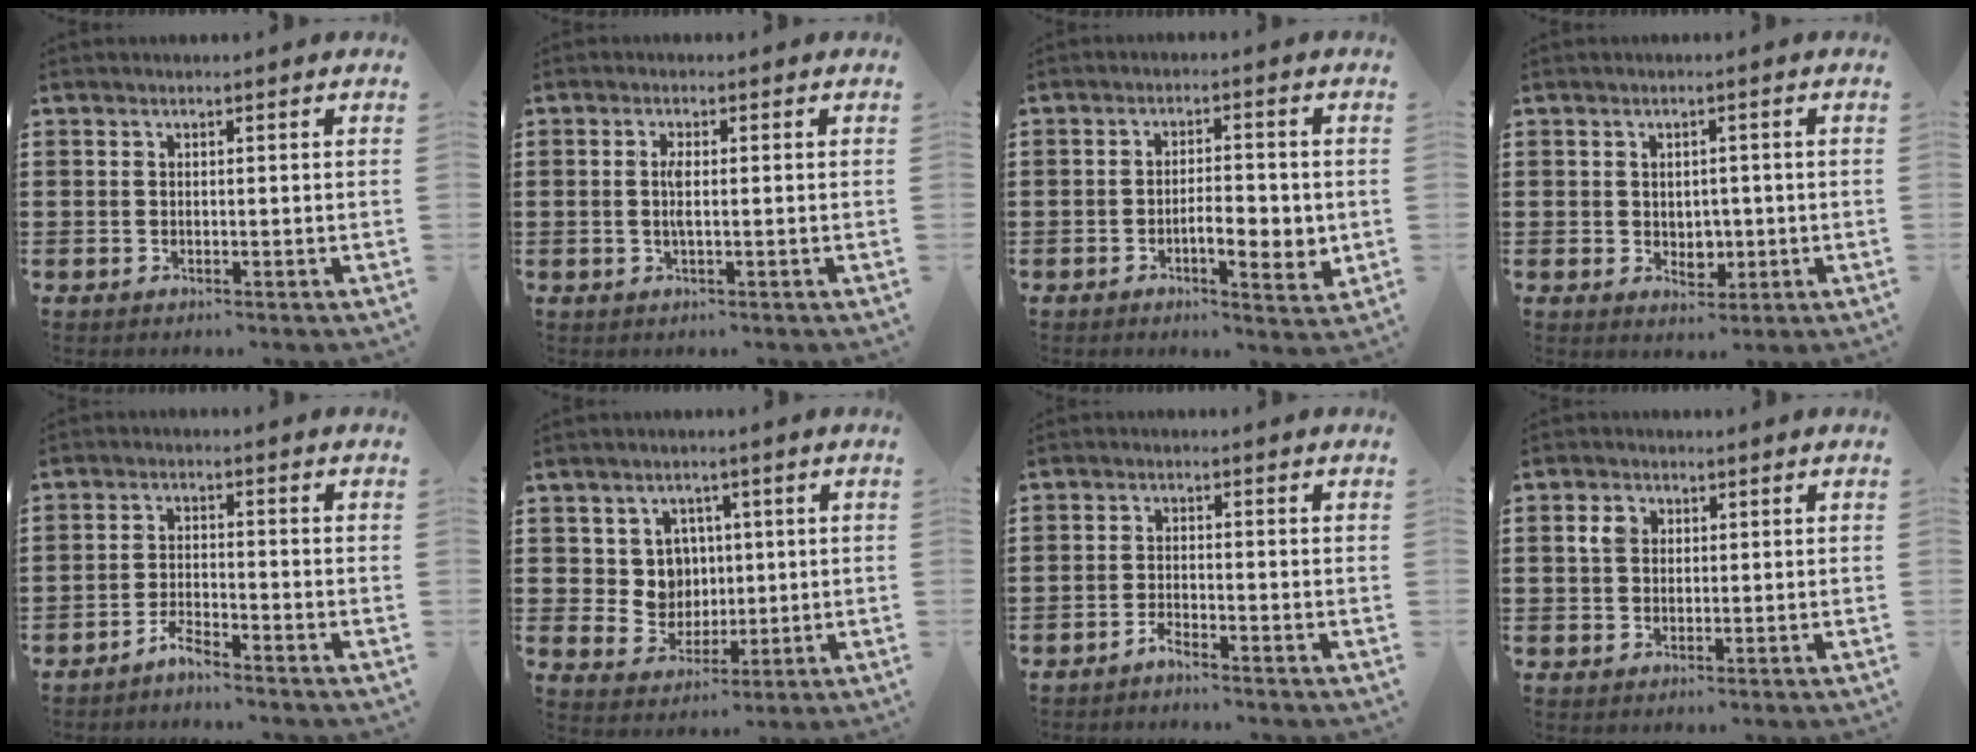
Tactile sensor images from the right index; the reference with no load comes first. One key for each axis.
{"total": 2.4, "fx": -0.1, "fy": 0.5, "fz": 2.4, "tx": -0.054, "ty": -0.004, "tz": -0.005}
{"total": 5.5, "fx": -1.3, "fy": 2.1, "fz": 5.0, "tx": -0.078, "ty": 0.005, "tz": -0.024}
{"total": 2.6, "fx": 0.0, "fy": 2.1, "fz": 1.6, "tx": -0.027, "ty": 0.002, "tz": -0.002}
{"total": 2.7, "fx": -2.7, "fy": 0.1, "fz": 0.6, "tx": -0.024, "ty": 0.003, "tz": -0.056}
{"total": 5.9, "fx": 1.6, "fy": 5.2, "fz": 2.2, "tx": -0.058, "ty": 0.012, "tz": 0.028}
{"total": 1.8, "fx": -1.8, "fy": -0.1, "fz": 0.3, "tx": -0.010, "ty": 0.004, "tz": -0.035}
{"total": 2.6, "fx": 0.7, "fy": 2.0, "fz": 1.5, "tx": -0.036, "ty": 0.010, "tz": 0.011}